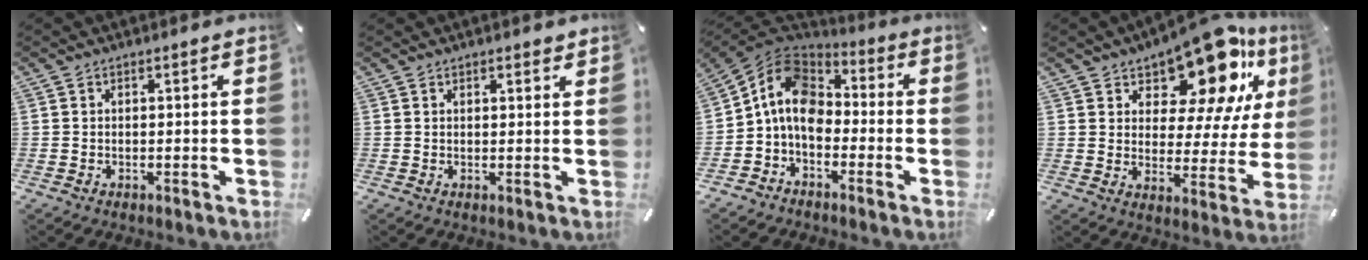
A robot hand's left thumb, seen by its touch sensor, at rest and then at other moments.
{"total": 1.2, "force": [0.9, 0.6, 0.5], "torque": [-0.002, -0.003, 0.015]}
{"total": 11.1, "force": [-2.5, 8.5, 6.6], "torque": [-0.142, 0.027, -0.048]}
{"total": 17.3, "force": [12.9, 7.6, 8.6], "torque": [-0.131, -0.108, 0.219]}